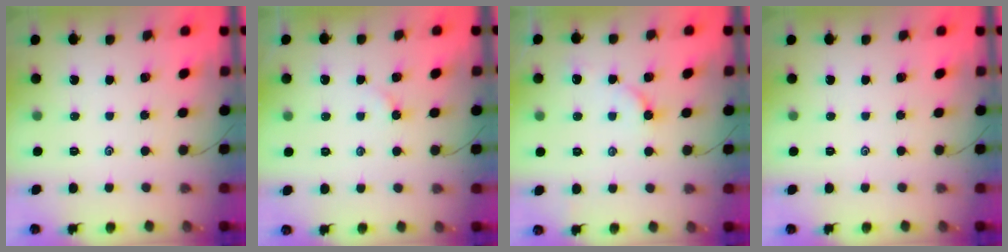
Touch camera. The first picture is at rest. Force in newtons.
{"total": 2.1, "press": 2.1, "slide": 0.2}
{"total": 3.9, "press": 3.9, "slide": 0.5}
{"total": 0.0}